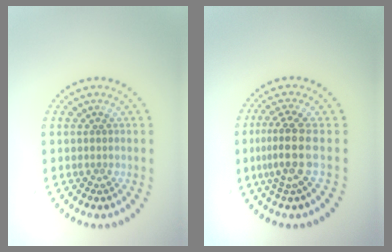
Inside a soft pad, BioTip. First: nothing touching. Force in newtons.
{"total": 3.3, "press": 2.5, "slide": 2.2}